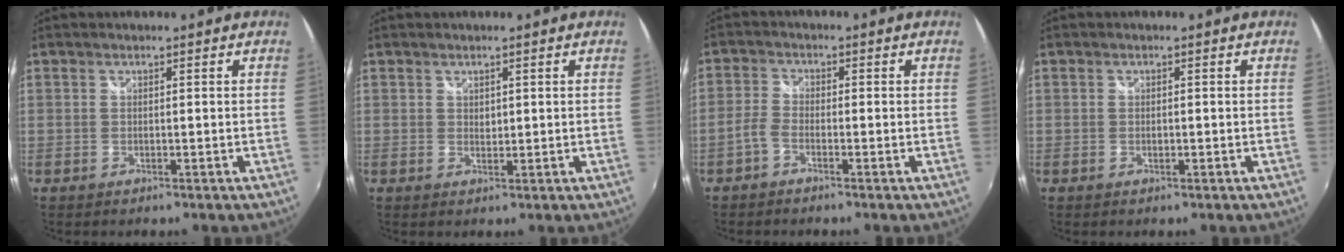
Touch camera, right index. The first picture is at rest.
{"total": 1.0, "force": [0.6, 0.7, 0.3], "torque": [-0.002, 0.001, 0.011]}
{"total": 2.5, "force": [-1.7, 1.1, 1.5], "torque": [-0.043, 0.006, -0.039]}
{"total": 0.7, "force": [-0.2, 0.4, 0.6], "torque": [-0.012, 0.000, -0.003]}